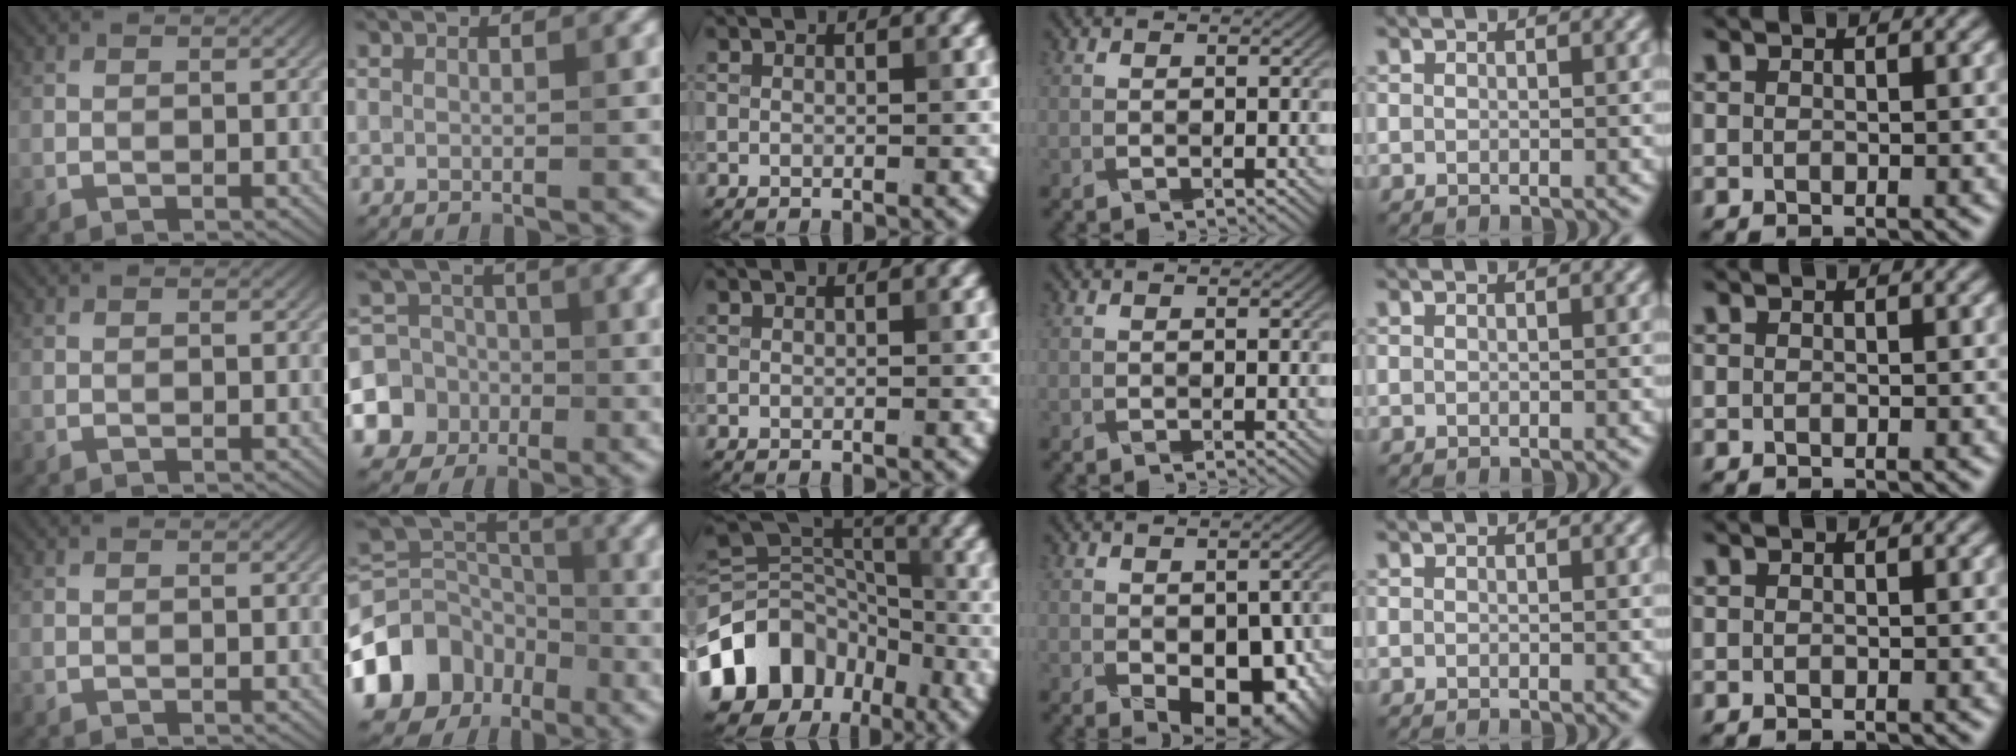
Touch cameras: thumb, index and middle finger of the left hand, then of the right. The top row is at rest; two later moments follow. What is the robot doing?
{"motion": "fold", "object": "handkerchief"}